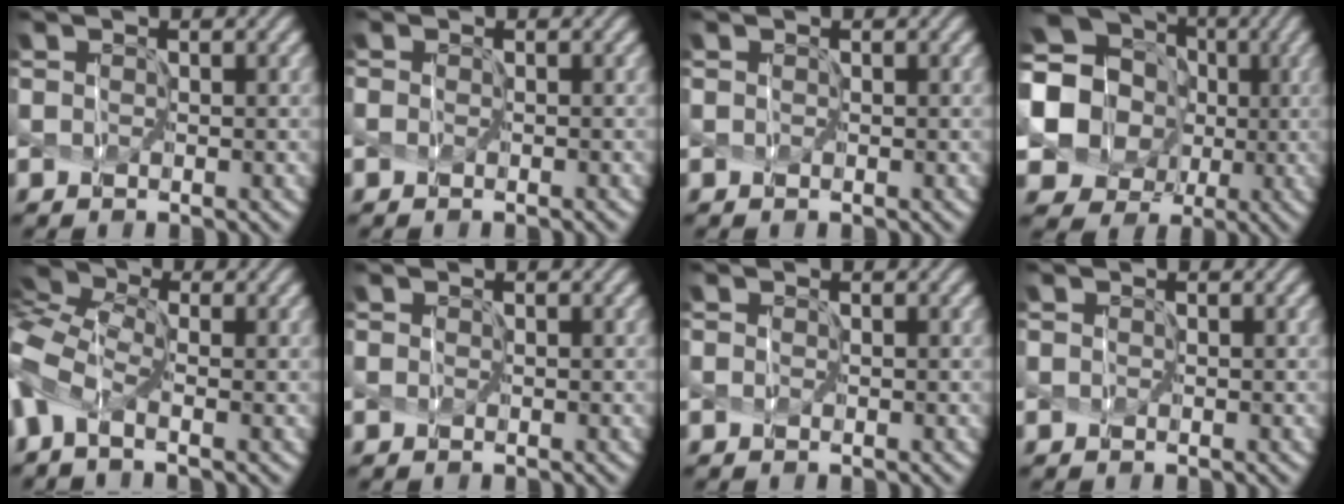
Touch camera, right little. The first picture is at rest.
{"total": 0.0}
{"total": 0.0}
{"total": 11.6, "force": [0.7, 10.3, 5.2], "torque": [-0.125, -0.003, -0.011]}
{"total": 5.5, "force": [-1.7, 2.7, 4.4], "torque": [-0.107, -0.003, -0.048]}
{"total": 0.0}
{"total": 0.0}
{"total": 0.0}